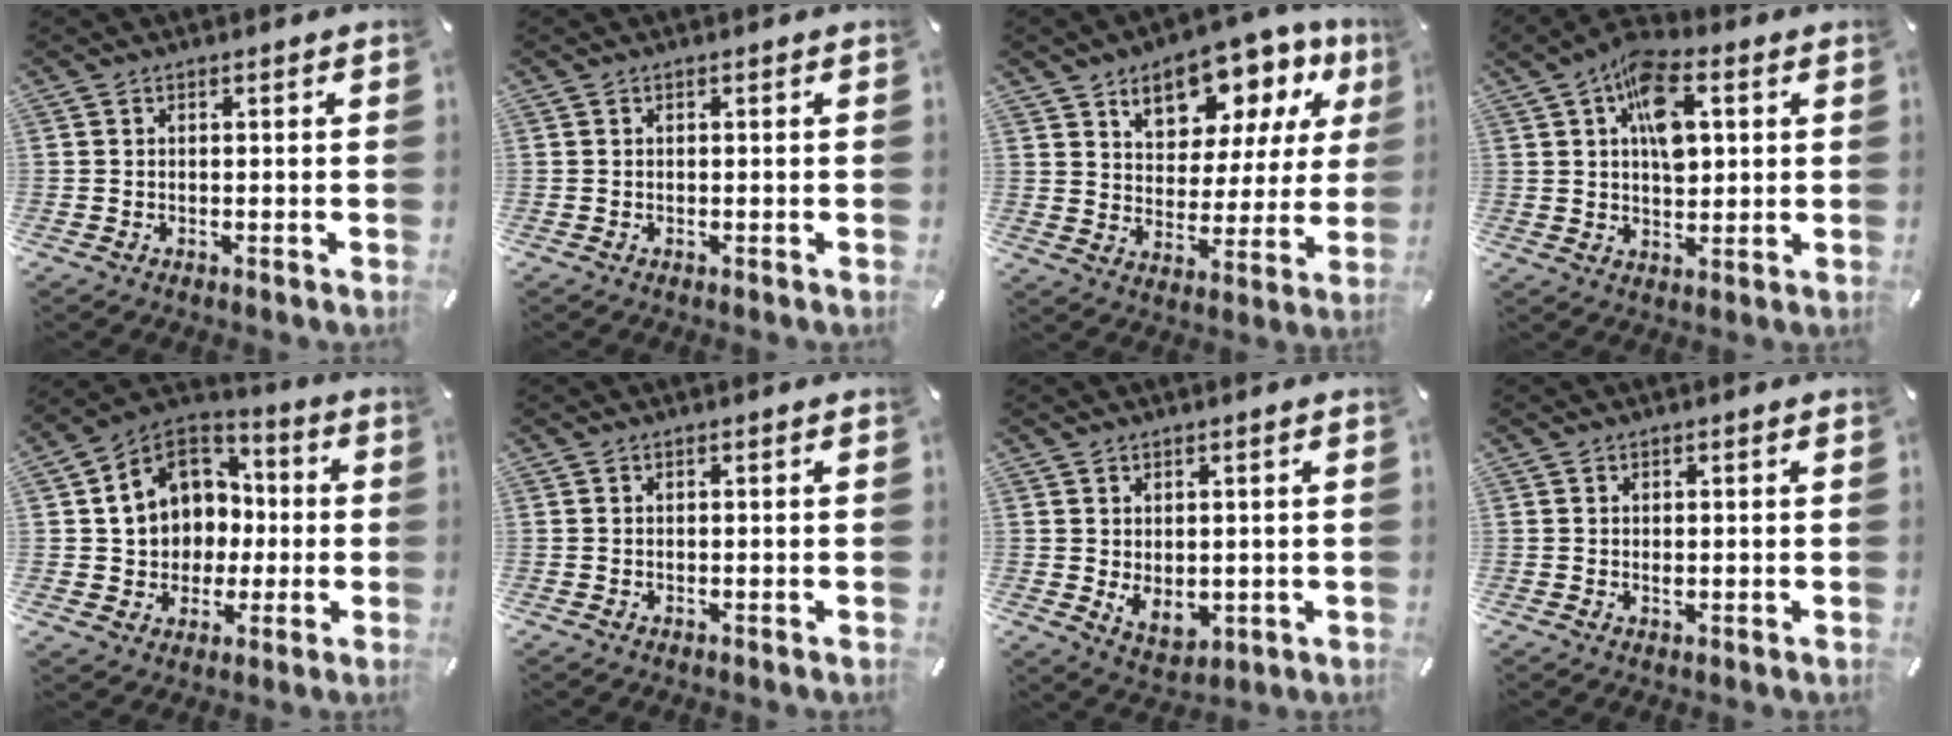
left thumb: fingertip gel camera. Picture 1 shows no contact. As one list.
[{"total": 0.0}, {"total": 14.0, "force": [9.9, 7.8, 6.2], "torque": [-0.100, -0.065, 0.172]}, {"total": 11.7, "force": [3.4, 7.2, 8.6], "torque": [-0.129, 0.004, 0.062]}, {"total": 12.5, "force": [0.5, 11.7, 4.5], "torque": [-0.095, 0.003, 0.018]}, {"total": 0.0}, {"total": 4.8, "force": [0.9, 3.8, 2.8], "torque": [-0.050, -0.007, 0.016]}, {"total": 0.7, "force": [0.1, 0.5, 0.5], "torque": [-0.011, 0.000, 0.002]}]